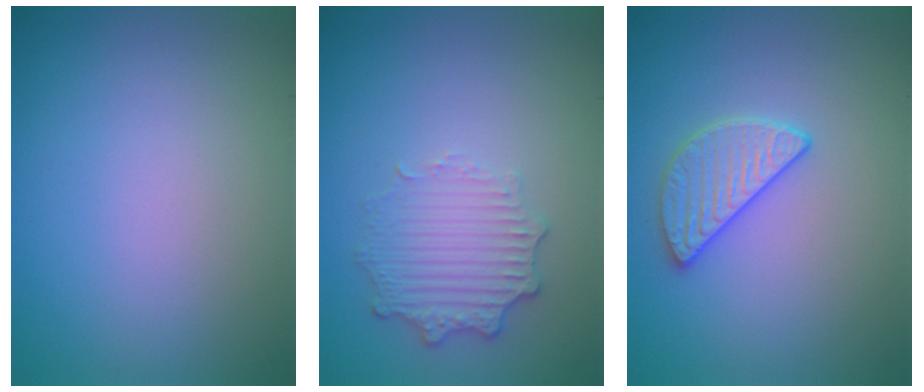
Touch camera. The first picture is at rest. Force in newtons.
{"total": 3.5, "press": 2.8, "slide": 2.1}
{"total": 2.8, "press": 2.7, "slide": 0.7}